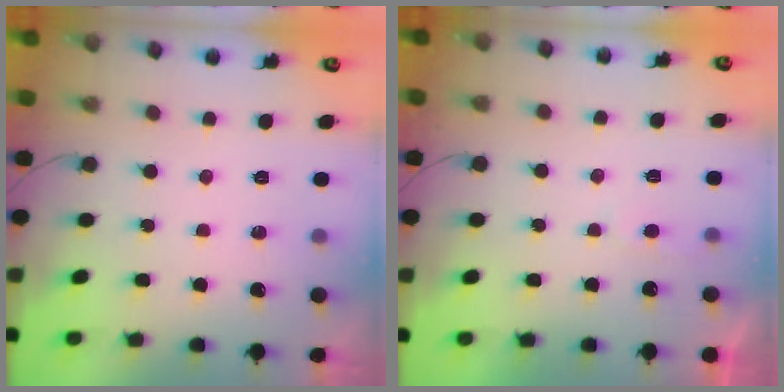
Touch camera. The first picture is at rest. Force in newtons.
{"total": 2.5, "press": 2.5, "slide": 0.3}